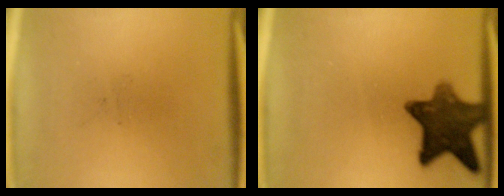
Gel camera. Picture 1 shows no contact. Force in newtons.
{"total": 10.5}